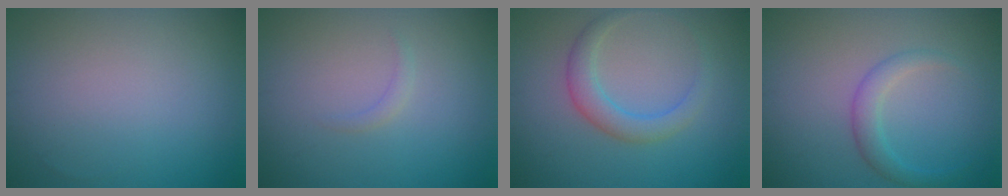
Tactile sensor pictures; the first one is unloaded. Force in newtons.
{"total": 0.7, "press": 0.7, "slide": 0.1}
{"total": 2.8, "press": 2.8, "slide": 0.2}
{"total": 2.1, "press": 2.1, "slide": 0.1}